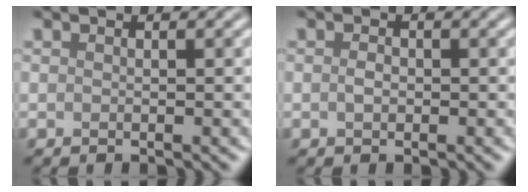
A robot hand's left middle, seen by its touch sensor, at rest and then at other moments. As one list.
[{"total": 1.0, "force": [-0.1, 0.7, 0.7], "torque": [-0.016, 0.000, -0.004]}]